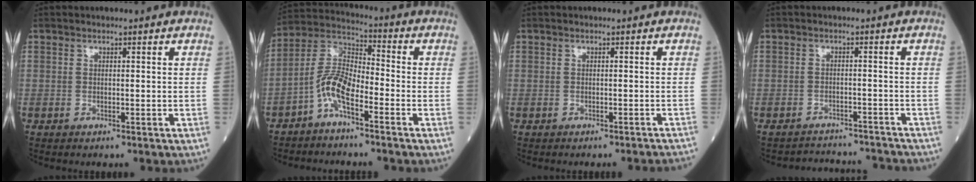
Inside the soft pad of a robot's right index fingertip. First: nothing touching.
{"total": 7.6, "force": [-4.1, 2.2, 6.0], "torque": [-0.136, 0.016, -0.086]}
{"total": 4.2, "force": [-4.0, -0.7, 1.2], "torque": [-0.005, -0.009, -0.045]}
{"total": 7.6, "force": [-7.5, 1.0, -0.1], "torque": [0.005, 0.014, -0.096]}